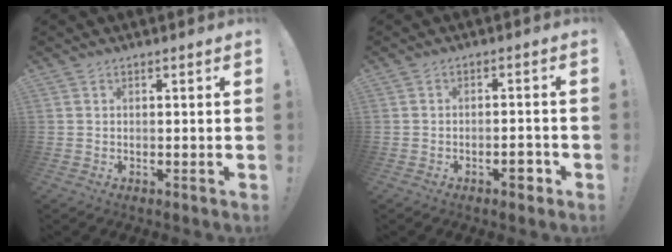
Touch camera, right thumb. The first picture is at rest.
{"total": 3.6, "force": [-2.0, 1.1, 2.8], "torque": [-0.024, 0.005, -0.037]}